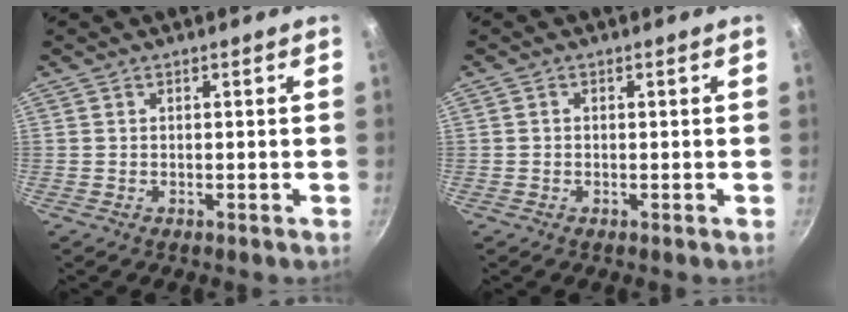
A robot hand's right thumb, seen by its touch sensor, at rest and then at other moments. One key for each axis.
{"total": 0.5, "fx": -0.1, "fy": 0.4, "fz": 0.2, "tx": -0.004, "ty": 0.003, "tz": -0.001}